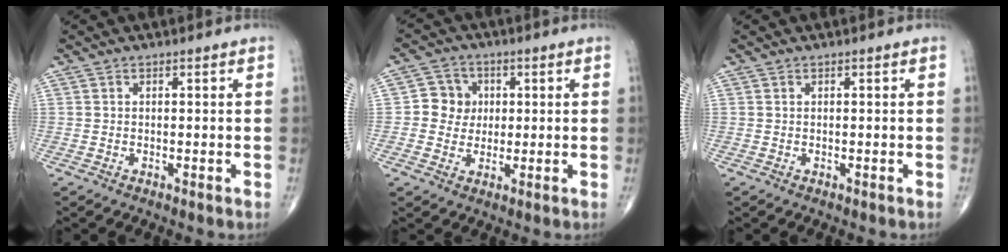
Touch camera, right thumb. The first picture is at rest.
{"total": 6.0, "force": [0.6, 5.7, 1.9], "torque": [0.004, 0.008, 0.002]}
{"total": 0.0}